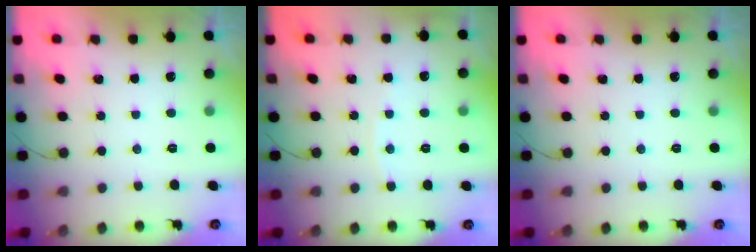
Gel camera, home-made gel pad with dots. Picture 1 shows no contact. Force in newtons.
{"total": 2.9, "press": 2.8, "slide": 0.4}
{"total": 0.0}